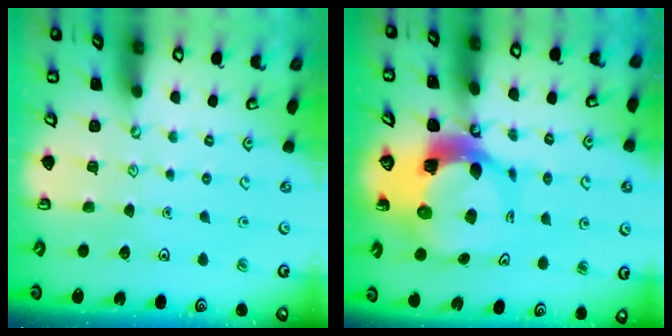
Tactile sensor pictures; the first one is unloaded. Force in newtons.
{"total": 10.5, "press": 10.4, "slide": 1.3}